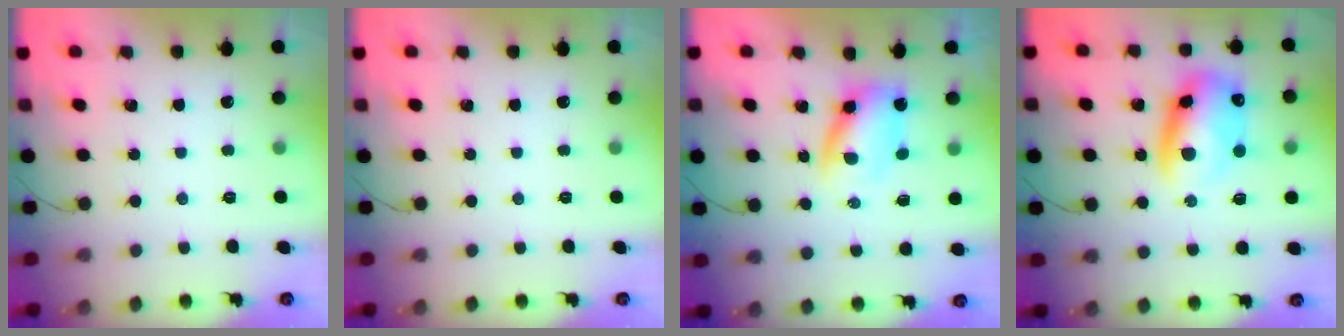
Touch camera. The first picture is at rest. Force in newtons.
{"total": 0.0}
{"total": 4.2, "press": 4.1, "slide": 0.8}
{"total": 12.7, "press": 12.4, "slide": 2.8}